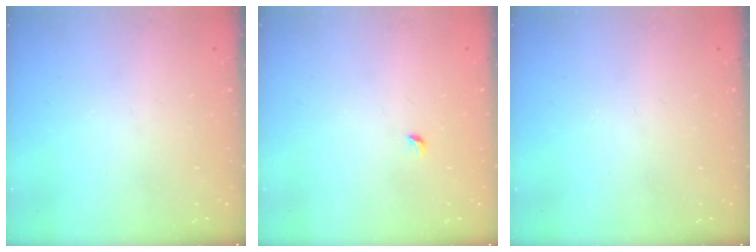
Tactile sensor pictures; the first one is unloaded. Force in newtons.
{"total": 2.7, "press": 2.6, "slide": 0.6}
{"total": 0.0}